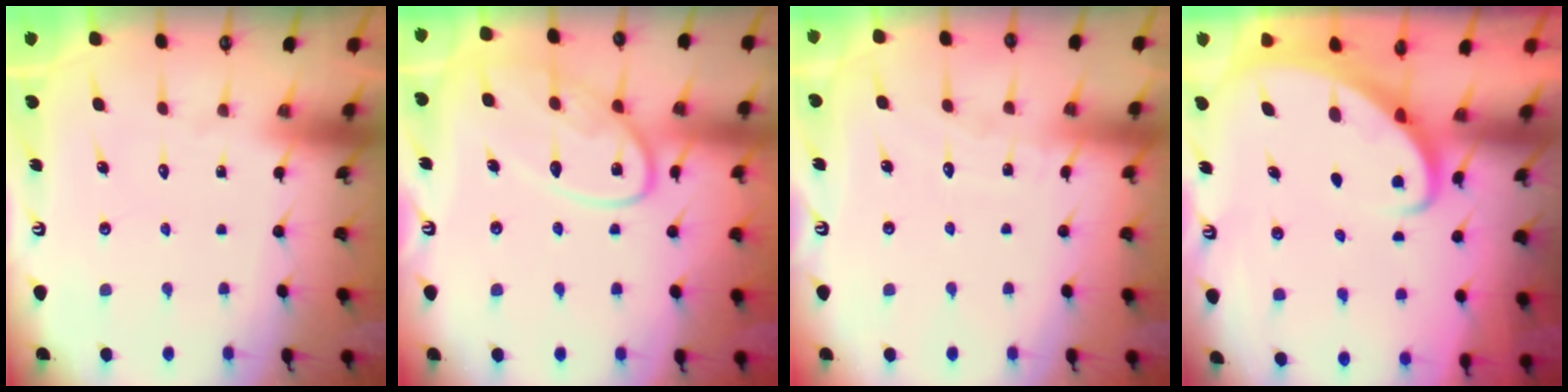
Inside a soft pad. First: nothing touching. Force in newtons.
{"total": 13.9, "press": 13.8, "slide": 1.4}
{"total": 4.5, "press": 4.5, "slide": 0.4}
{"total": 2.8, "press": 2.8, "slide": 0.4}